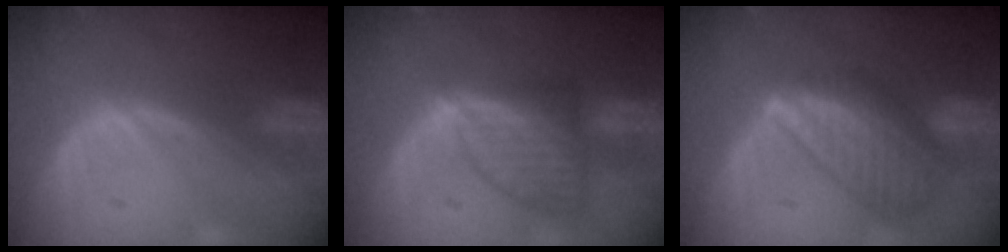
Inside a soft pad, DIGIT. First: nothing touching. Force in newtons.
{"total": 7.4, "press": 6.8, "slide": 2.9}
{"total": 9.2, "press": 8.0, "slide": 4.5}